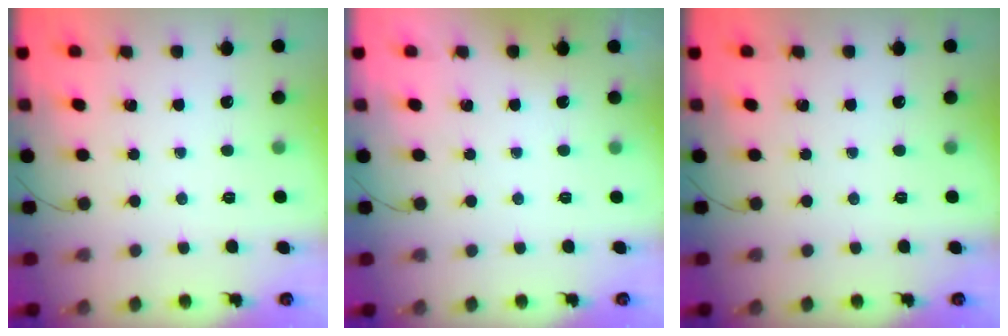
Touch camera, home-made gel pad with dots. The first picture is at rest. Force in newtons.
{"total": 1.8, "press": 1.8, "slide": 0.3}
{"total": 0.0}